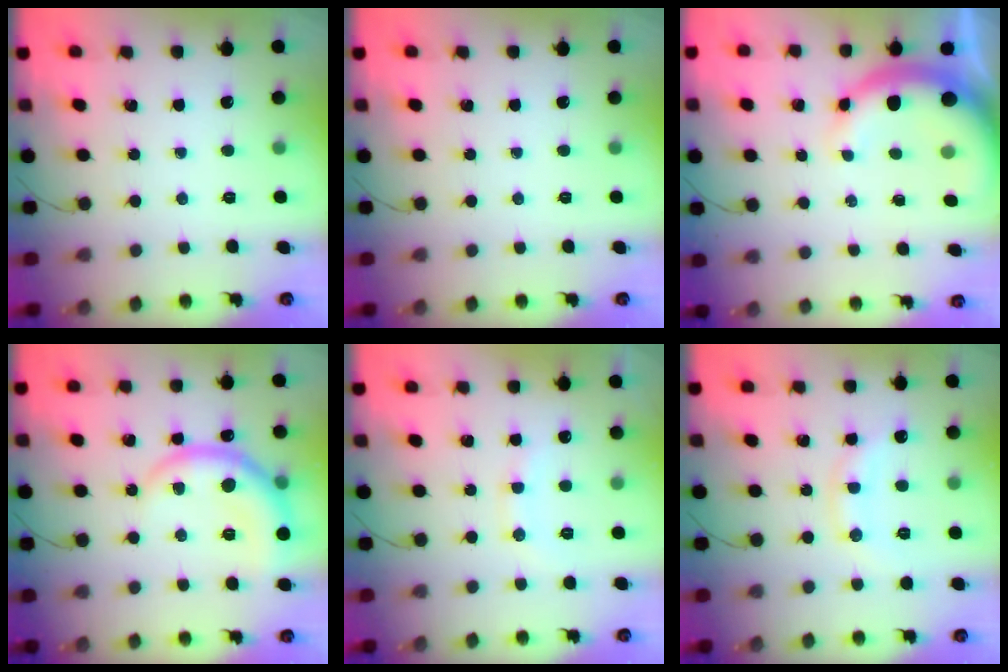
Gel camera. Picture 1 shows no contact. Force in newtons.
{"total": 0.0}
{"total": 9.8, "press": 9.6, "slide": 2.0}
{"total": 12.2, "press": 12.2, "slide": 0.5}
{"total": 9.1, "press": 9.0, "slide": 0.9}
{"total": 8.4, "press": 8.4, "slide": 0.3}